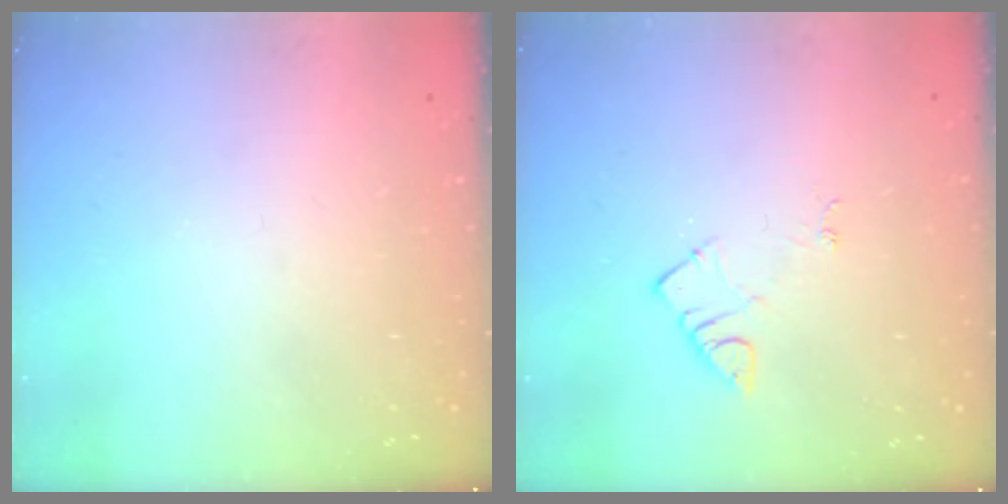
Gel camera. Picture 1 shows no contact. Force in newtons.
{"total": 4.2, "press": 4.1, "slide": 0.8}